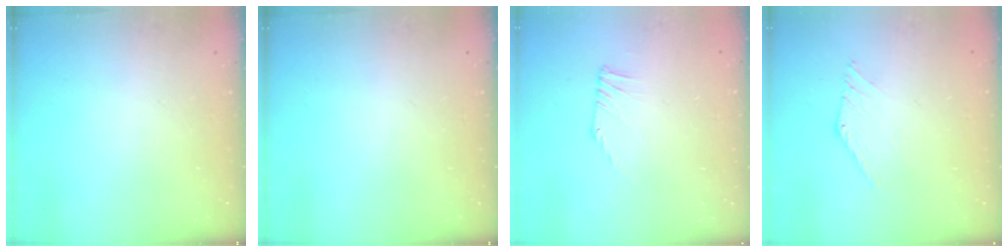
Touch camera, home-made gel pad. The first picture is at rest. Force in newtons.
{"total": 0.0}
{"total": 0.8, "press": 0.8, "slide": 0.2}
{"total": 1.2, "press": 1.2, "slide": 0.1}